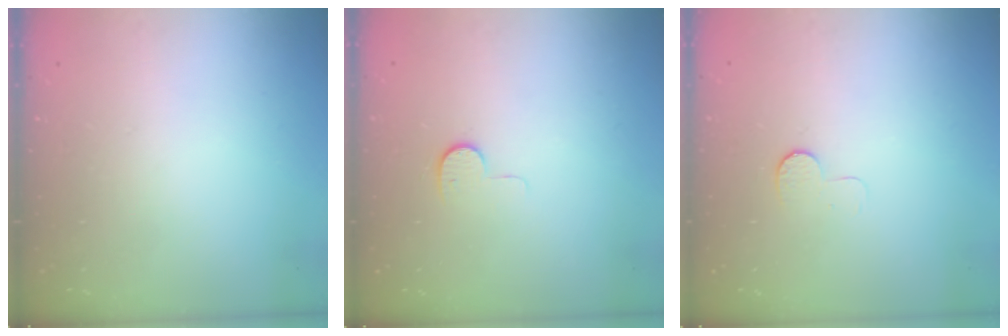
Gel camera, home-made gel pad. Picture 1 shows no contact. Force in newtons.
{"total": 6.8, "press": 6.8, "slide": 0.6}
{"total": 5.7, "press": 5.6, "slide": 0.6}